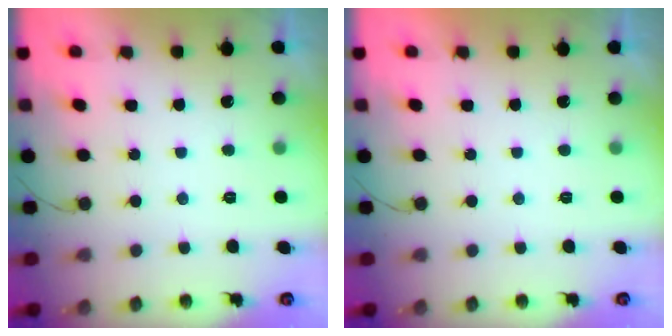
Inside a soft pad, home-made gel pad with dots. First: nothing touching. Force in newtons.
{"total": 1.8, "press": 1.8, "slide": 0.0}